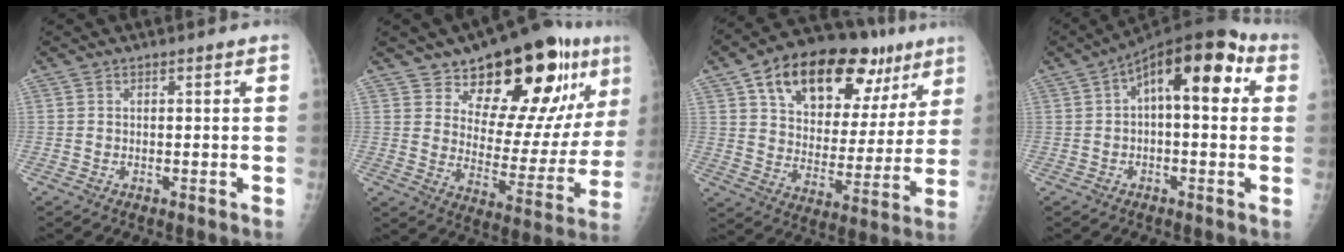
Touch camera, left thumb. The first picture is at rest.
{"total": 22.4, "force": [12.6, 9.6, 15.9], "torque": [-0.171, -0.062, 0.194]}
{"total": 26.3, "force": [13.8, 14.2, 17.2], "torque": [-0.224, -0.002, 0.217]}
{"total": 14.5, "force": [3.4, 6.8, 12.4], "torque": [-0.156, 0.044, 0.042]}